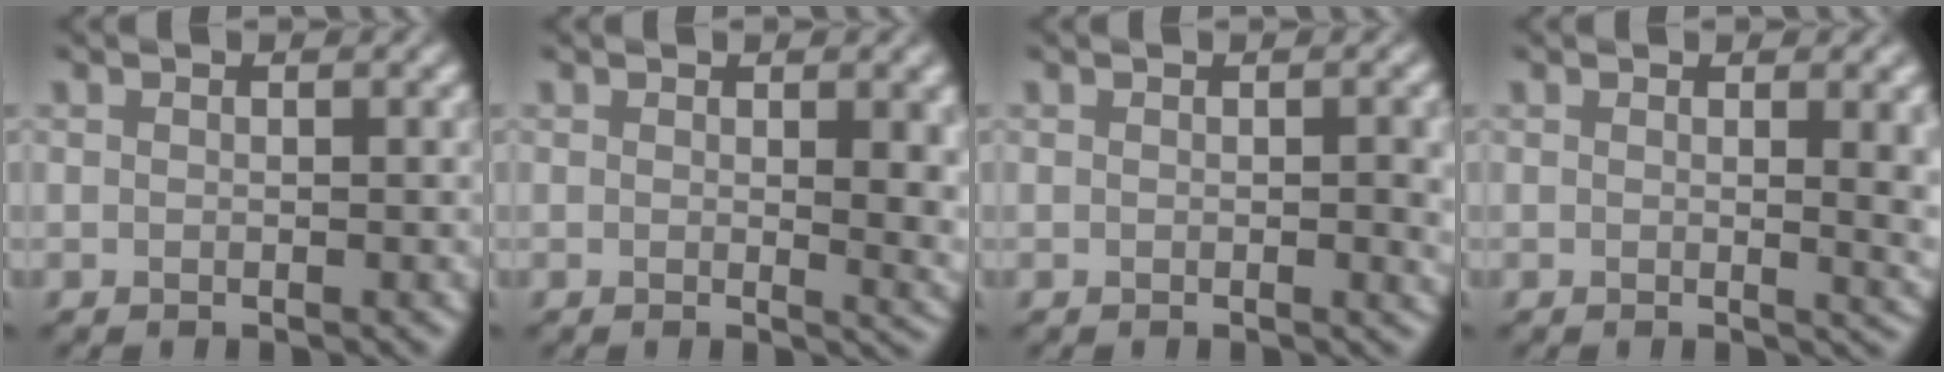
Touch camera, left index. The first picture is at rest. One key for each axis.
{"total": 4.3, "fx": 0.6, "fy": 1.4, "fz": 4.0, "tx": -0.038, "ty": -0.006, "tz": 0.013}
{"total": 2.2, "fx": 0.0, "fy": 0.5, "fz": 2.1, "tx": -0.022, "ty": -0.001, "tz": -0.002}
{"total": 4.4, "fx": 0.6, "fy": 1.6, "fz": 4.1, "tx": -0.035, "ty": -0.002, "tz": 0.010}